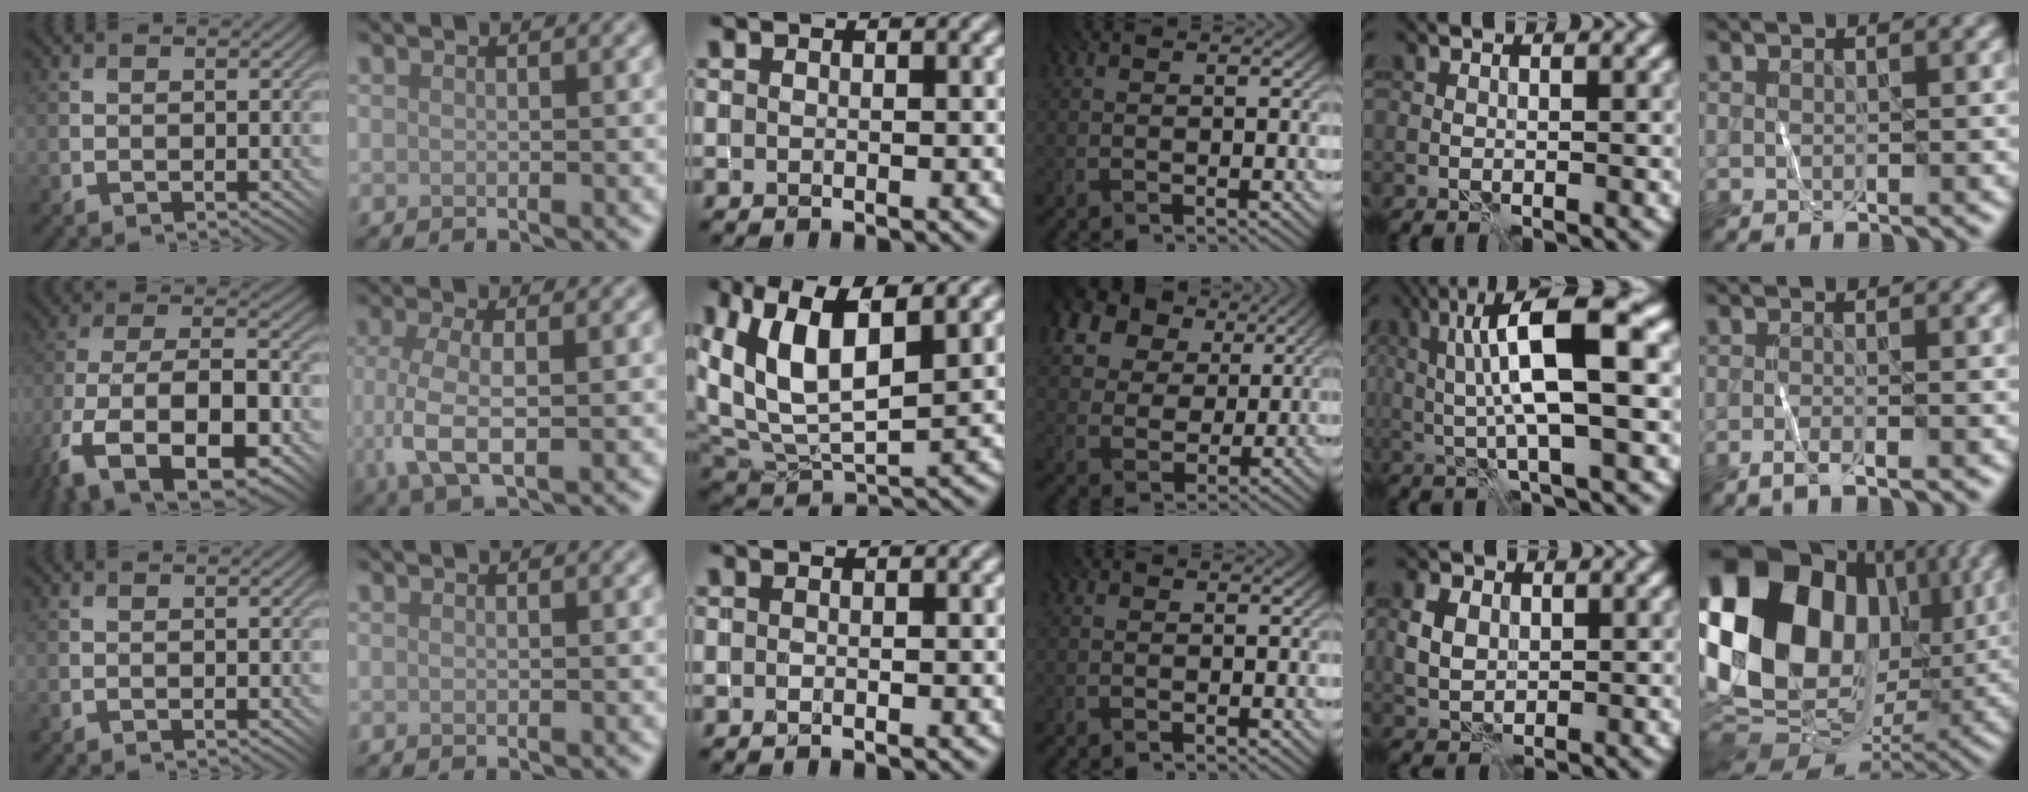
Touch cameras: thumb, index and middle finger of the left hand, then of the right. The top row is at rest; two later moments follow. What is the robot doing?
{"motion": "fold", "object": "shorts"}